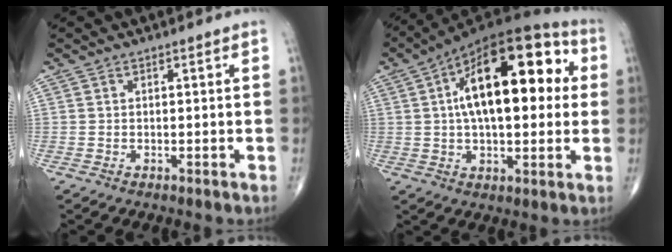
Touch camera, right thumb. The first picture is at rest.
{"total": 23.5, "force": [4.6, 11.1, 20.3], "torque": [-0.302, 0.025, 0.060]}